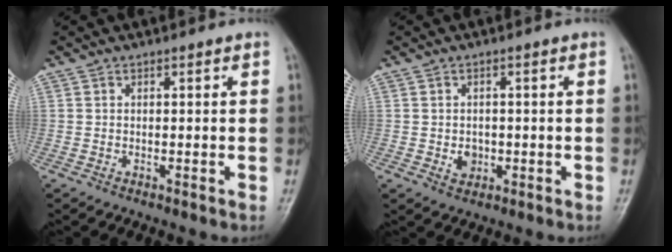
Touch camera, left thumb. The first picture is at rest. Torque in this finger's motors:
{"motor_torque": [-0.11, 0.15, 0.08, 0.02, 0.00]}